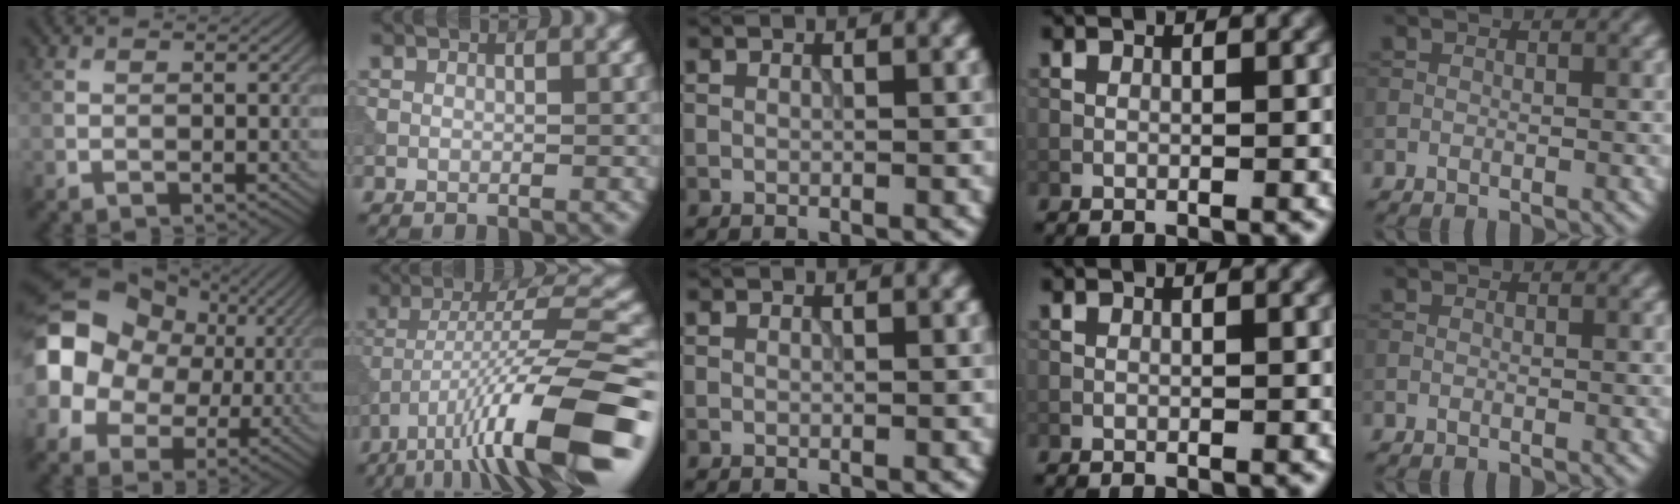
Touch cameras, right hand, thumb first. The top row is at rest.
{"thumb": {"total": 14.8, "force": [2.2, 12.1, 8.3], "torque": [-0.201, 0.007, 0.027]}, "index": {"total": 13.1, "force": [-6.9, 2.2, 11.0], "torque": [-0.184, 0.014, -0.106]}}